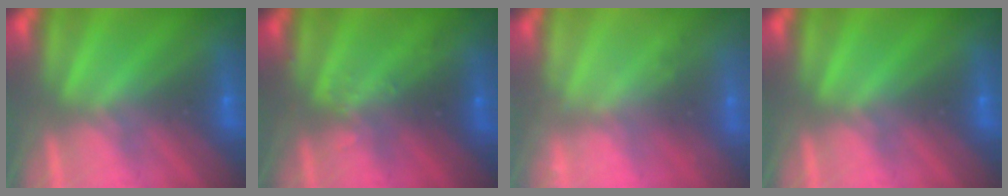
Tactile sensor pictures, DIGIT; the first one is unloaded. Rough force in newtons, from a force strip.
{"total": 2.4}
{"total": 2.3}
{"total": 0.0}